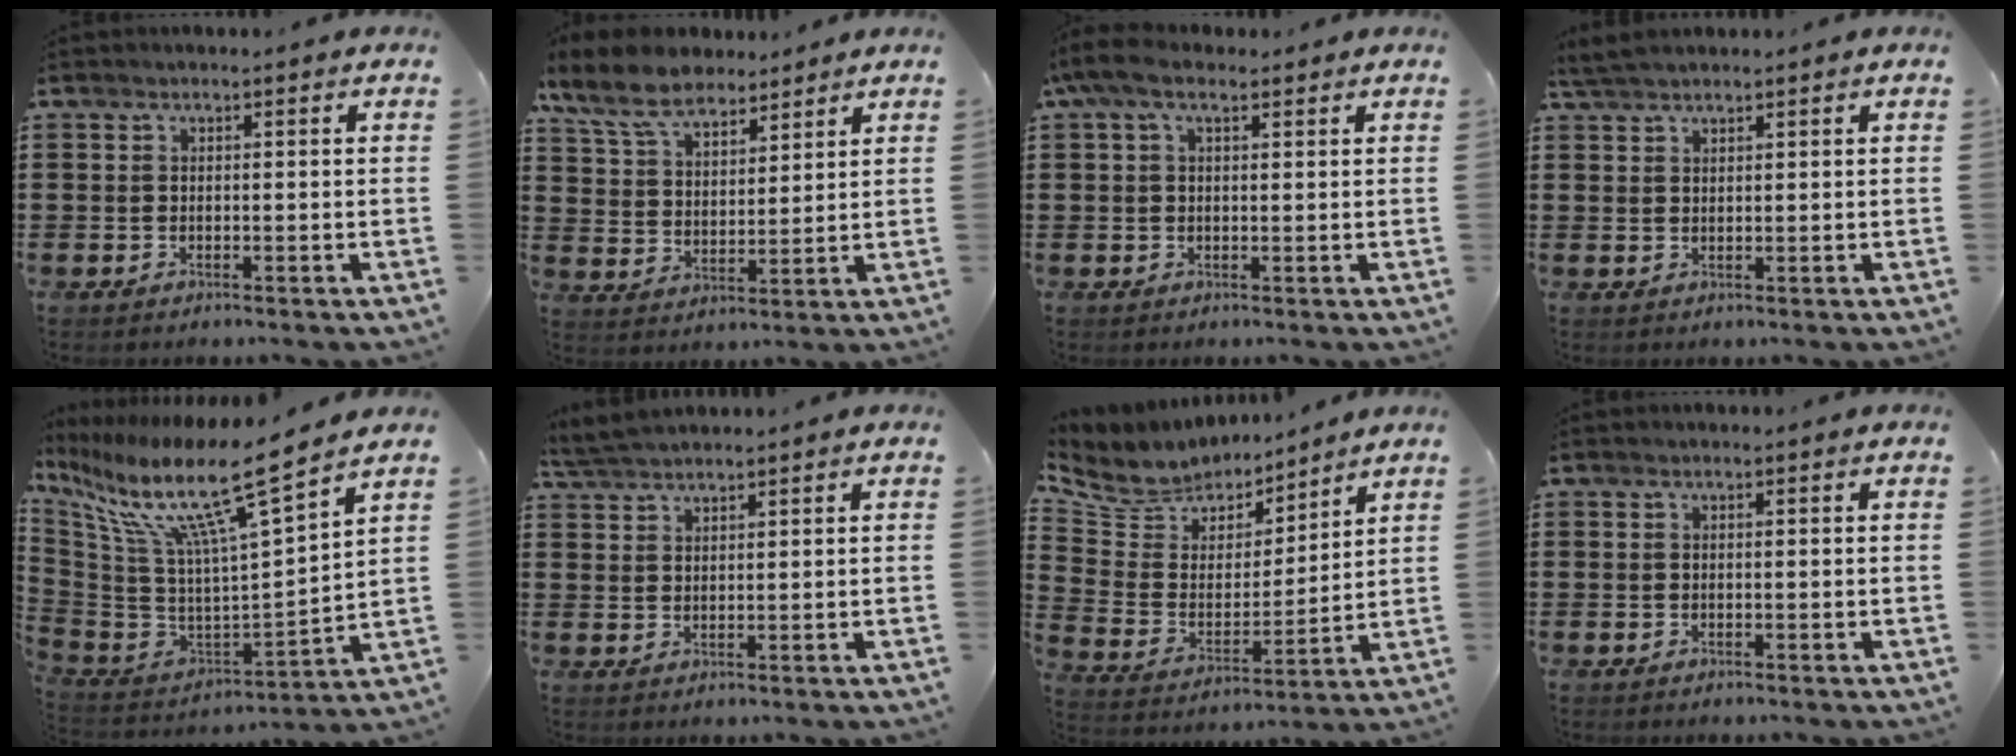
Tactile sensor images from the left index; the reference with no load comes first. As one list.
[{"total": 9.2, "force": [7.5, 3.4, 4.0], "torque": [-0.106, -0.011, 0.142]}, {"total": 5.0, "force": [2.3, 2.1, 3.9], "torque": [-0.087, 0.009, 0.039]}, {"total": 2.6, "force": [2.4, 0.3, 1.0], "torque": [-0.025, 0.004, 0.046]}, {"total": 13.8, "force": [9.2, 0.7, 10.3], "torque": [-0.212, -0.073, 0.139]}, {"total": 3.5, "force": [3.3, 0.4, 1.1], "torque": [-0.032, -0.001, 0.063]}, {"total": 7.3, "force": [6.5, 3.3, 0.1], "torque": [-0.054, -0.047, 0.116]}, {"total": 0.0}]